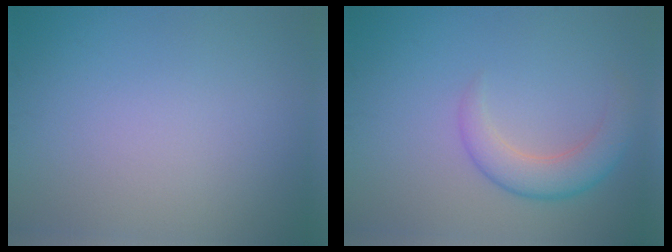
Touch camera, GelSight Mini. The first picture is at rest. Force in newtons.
{"total": 3.6, "press": 3.6, "slide": 0.1}